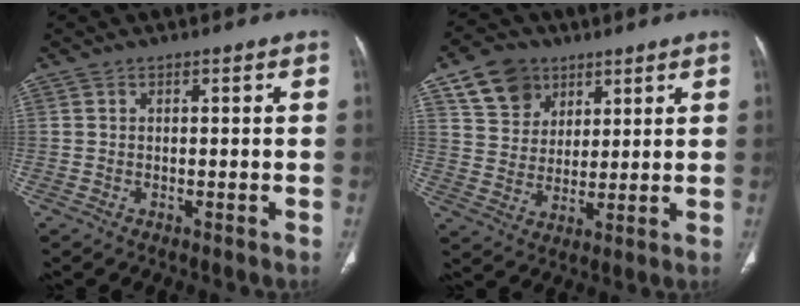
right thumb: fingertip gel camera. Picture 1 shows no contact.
{"total": 10.4, "force": [5.8, 7.8, 3.8], "torque": [-0.045, -0.018, 0.111]}